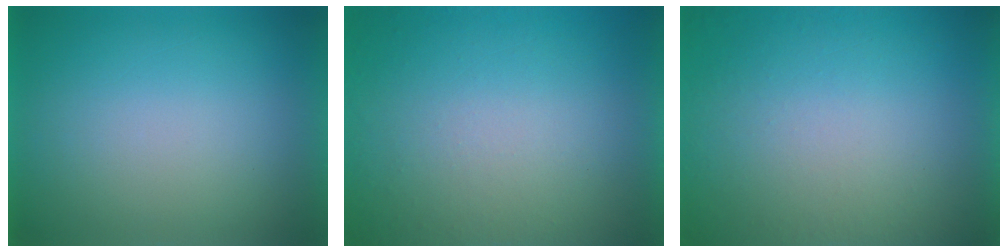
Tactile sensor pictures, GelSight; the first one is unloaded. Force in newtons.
{"total": 8.3}
{"total": 5.8}